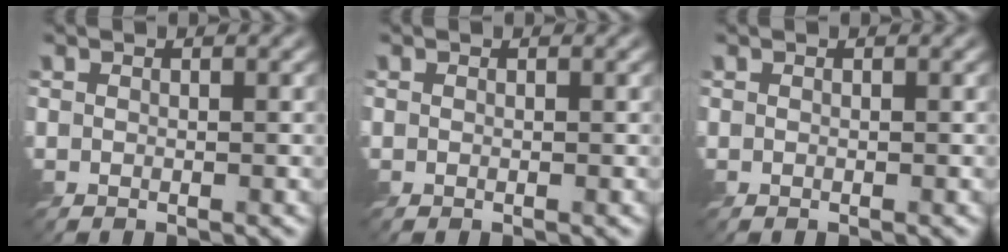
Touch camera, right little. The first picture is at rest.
{"total": 0.0}
{"total": 0.0}